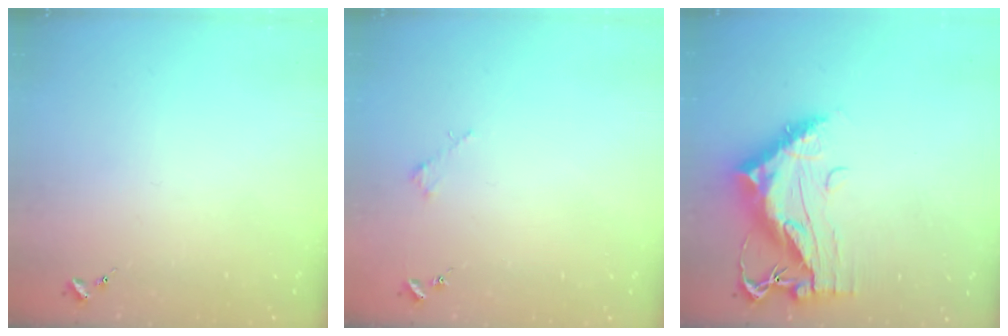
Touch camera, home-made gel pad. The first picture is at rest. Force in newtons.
{"total": 1.8, "press": 1.8, "slide": 0.2}
{"total": 13.7, "press": 13.6, "slide": 1.3}